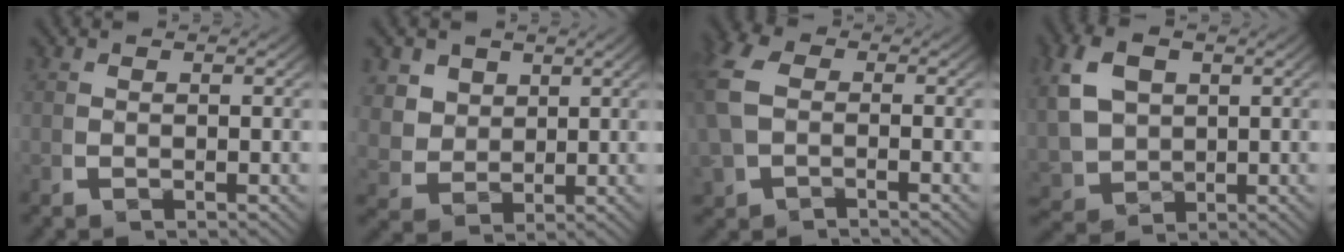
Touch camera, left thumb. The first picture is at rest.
{"total": 4.9, "force": [1.8, 3.8, 2.4], "torque": [-0.059, -0.026, 0.047]}
{"total": 4.5, "force": [-0.2, 3.5, 2.8], "torque": [-0.082, -0.008, 0.003]}
{"total": 6.3, "force": [1.1, 4.7, 4.0], "torque": [-0.109, -0.024, 0.043]}